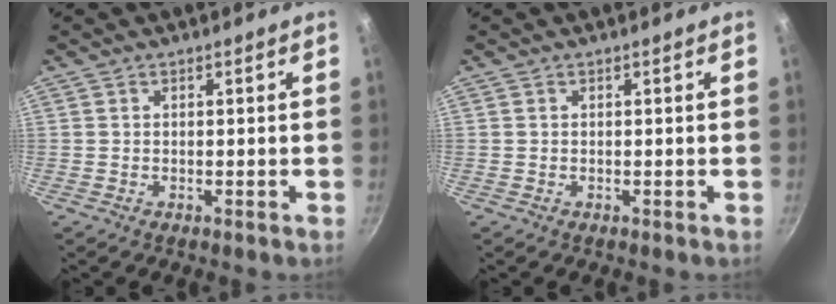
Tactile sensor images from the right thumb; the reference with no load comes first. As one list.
[{"total": 0.0}]